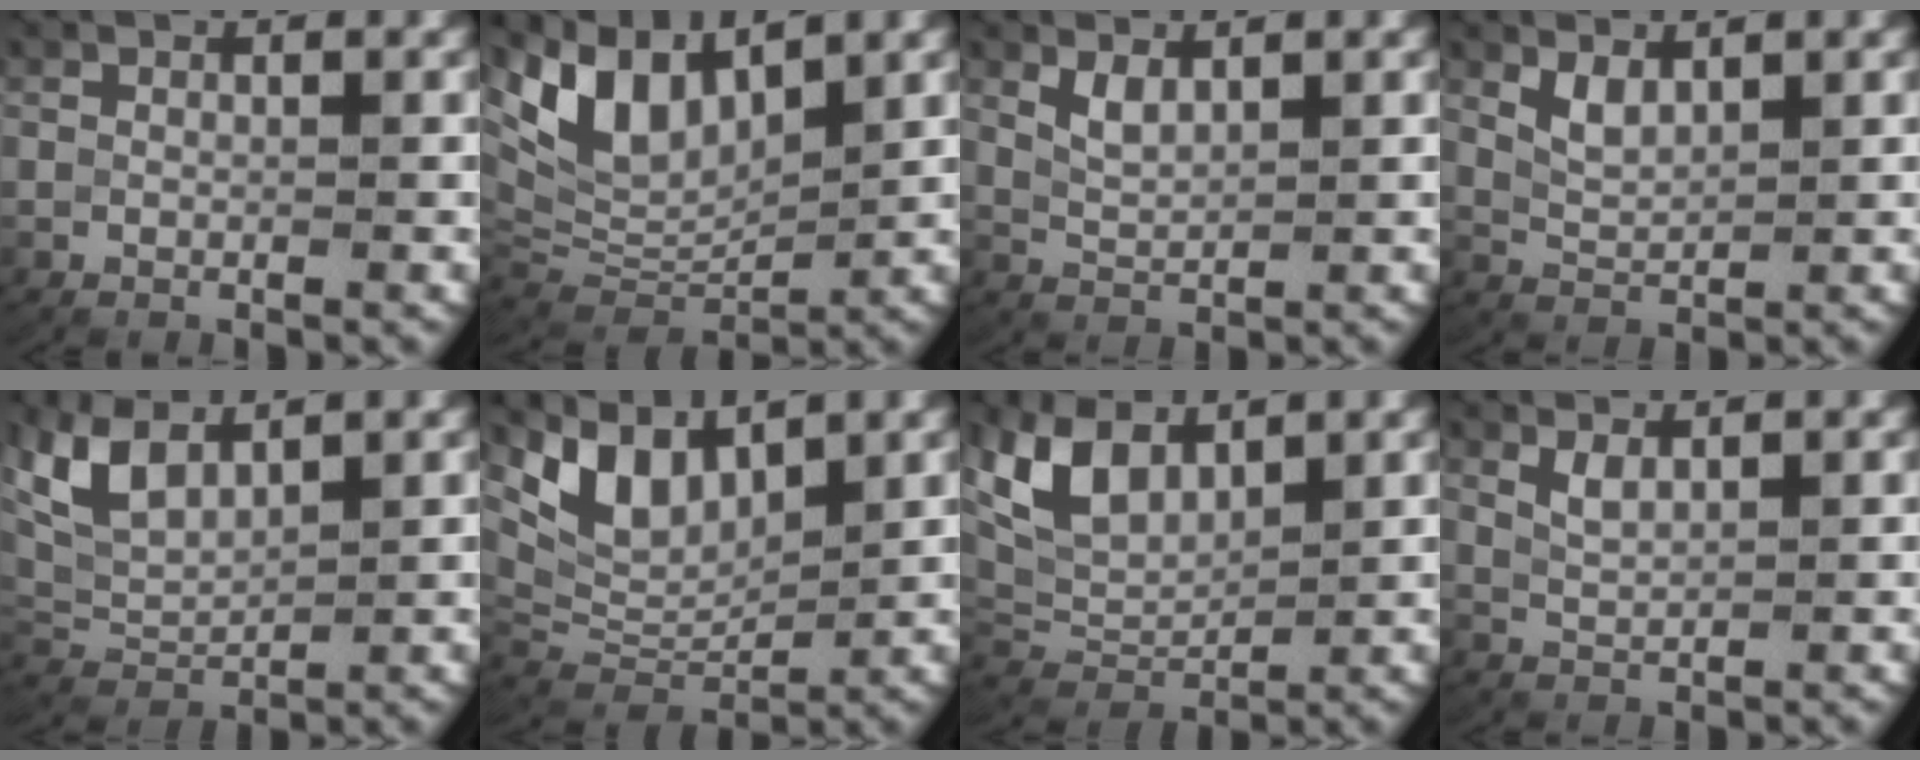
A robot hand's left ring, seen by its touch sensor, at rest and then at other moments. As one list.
[{"total": 10.6, "force": [3.8, 7.3, 6.7], "torque": [-0.156, -0.003, 0.070]}, {"total": 1.7, "force": [1.1, 0.6, 1.2], "torque": [-0.031, -0.007, 0.028]}, {"total": 1.9, "force": [1.2, 0.9, 1.3], "torque": [-0.033, -0.009, 0.029]}, {"total": 6.6, "force": [2.4, 4.7, 4.1], "torque": [-0.123, -0.013, 0.049]}, {"total": 9.3, "force": [3.5, 6.4, 5.8], "torque": [-0.127, -0.002, 0.065]}, {"total": 7.8, "force": [2.7, 5.5, 4.9], "torque": [-0.130, -0.013, 0.057]}, {"total": 1.5, "force": [1.0, 0.3, 1.0], "torque": [-0.028, -0.007, 0.029]}]